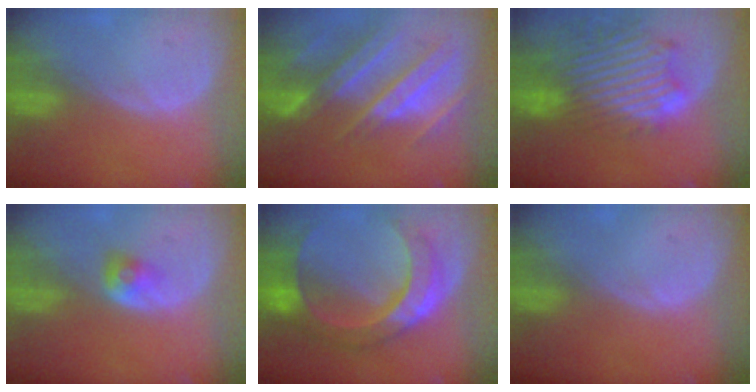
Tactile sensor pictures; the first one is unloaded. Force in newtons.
{"total": 11.2, "press": 9.9, "slide": 5.2}
{"total": 13.7, "press": 11.7, "slide": 7.0}
{"total": 2.7, "press": 2.4, "slide": 1.2}
{"total": 10.8, "press": 10.7, "slide": 1.0}
{"total": 0.0}